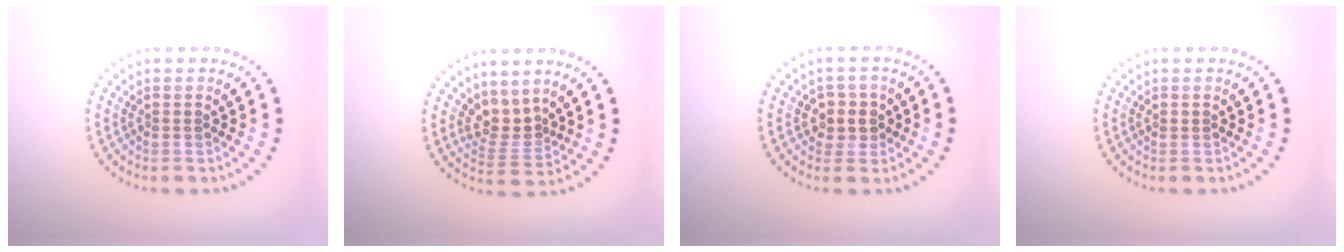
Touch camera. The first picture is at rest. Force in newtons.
{"total": 2.7, "press": 2.0, "slide": 1.9}
{"total": 2.2, "press": 2.0, "slide": 1.0}
{"total": 0.6, "press": 0.5, "slide": 0.2}